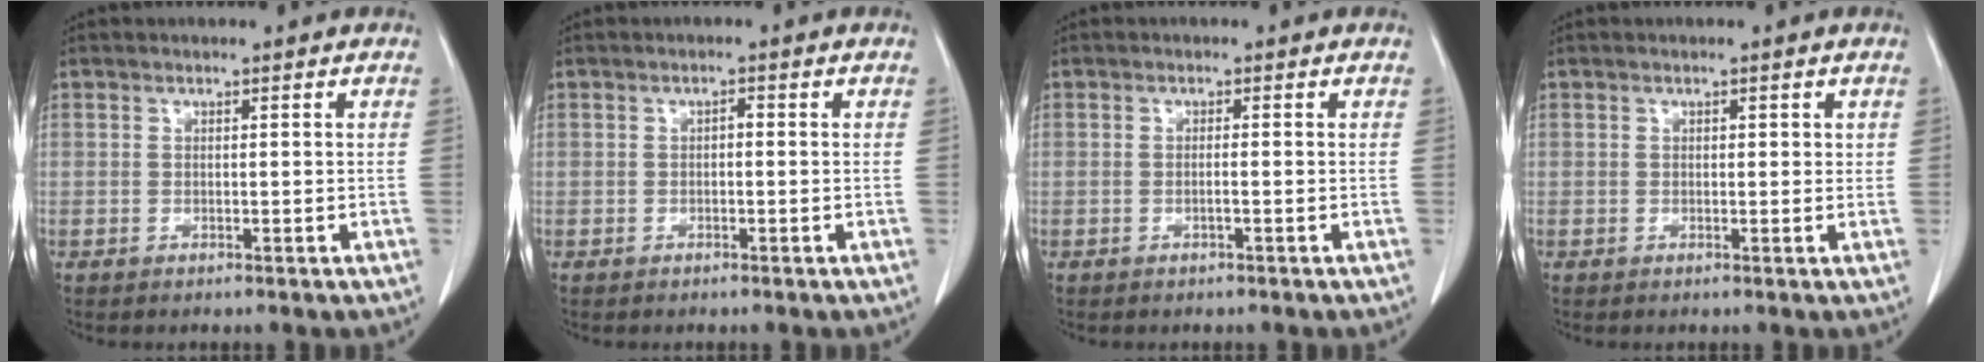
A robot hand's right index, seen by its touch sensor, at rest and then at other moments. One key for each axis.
{"total": 0.8, "fx": -0.1, "fy": 0.4, "fz": 0.7, "tx": -0.012, "ty": 0.003, "tz": -0.004}
{"total": 0.8, "fx": -0.3, "fy": -0.1, "fz": 0.7, "tx": -0.013, "ty": 0.001, "tz": -0.006}
{"total": 1.2, "fx": 0.5, "fy": 0.7, "fz": 0.8, "tx": -0.006, "ty": 0.000, "tz": 0.005}